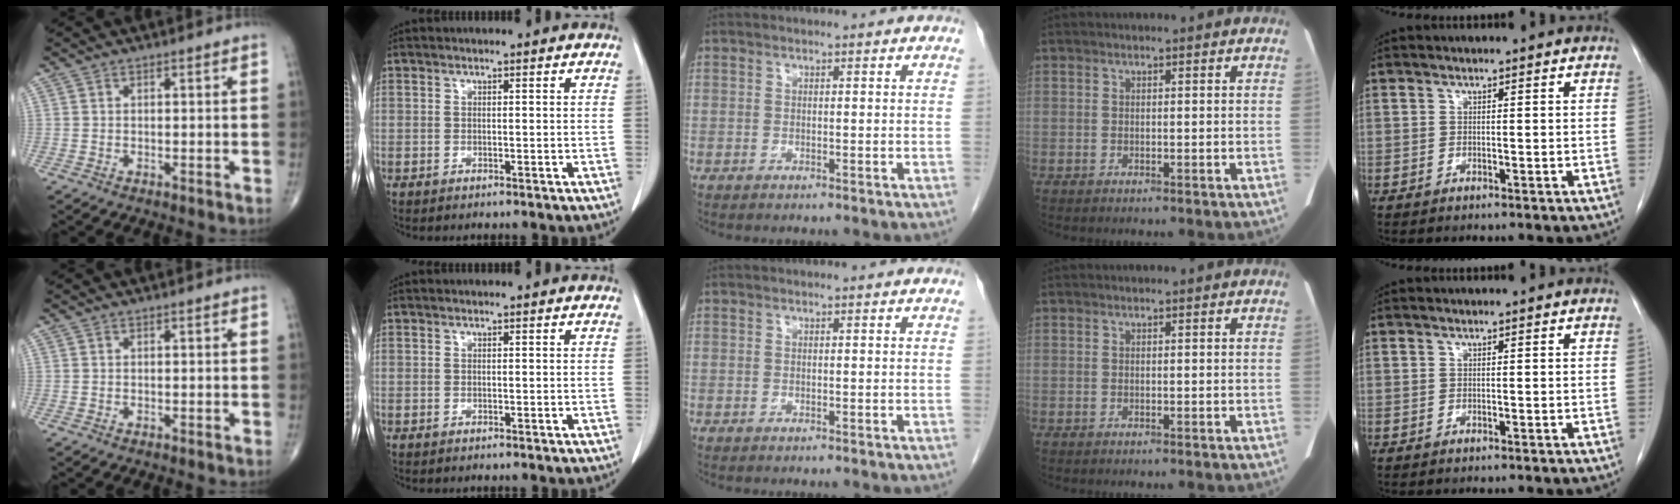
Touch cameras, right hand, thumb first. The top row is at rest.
{}